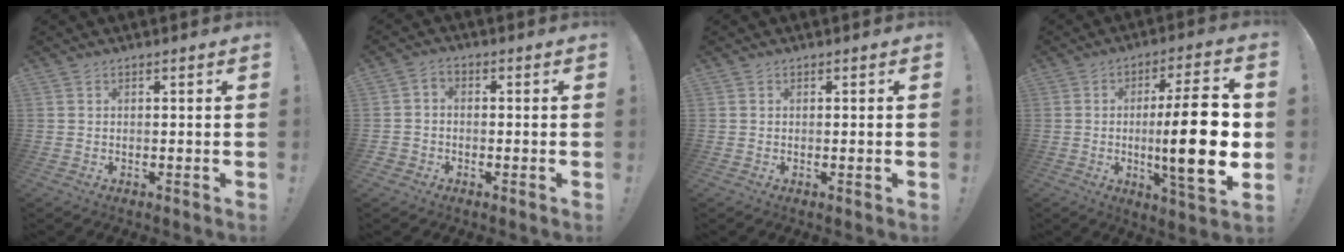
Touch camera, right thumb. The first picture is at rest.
{"total": 2.9, "force": [-1.4, 2.2, 1.2], "torque": [-0.017, 0.009, -0.026]}
{"total": 0.7, "force": [-0.1, -0.3, 0.6], "torque": [-0.006, -0.003, -0.004]}
{"total": 20.4, "force": [-1.0, 3.6, 20.0], "torque": [-0.318, -0.008, -0.018]}